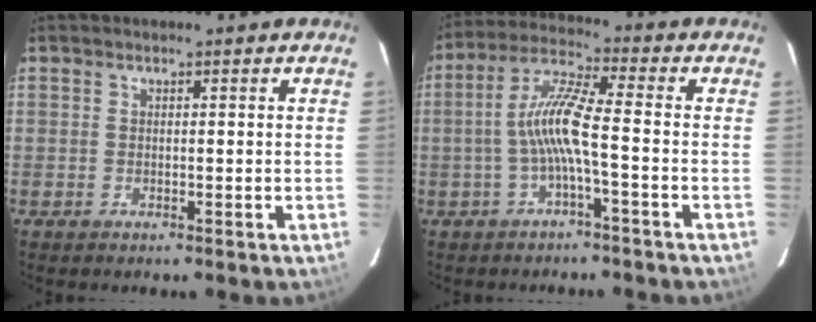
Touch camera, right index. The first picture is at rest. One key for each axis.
{"total": 8.0, "fx": -2.2, "fy": 0.1, "fz": 7.7, "tx": -0.172, "ty": 0.014, "tz": -0.041}